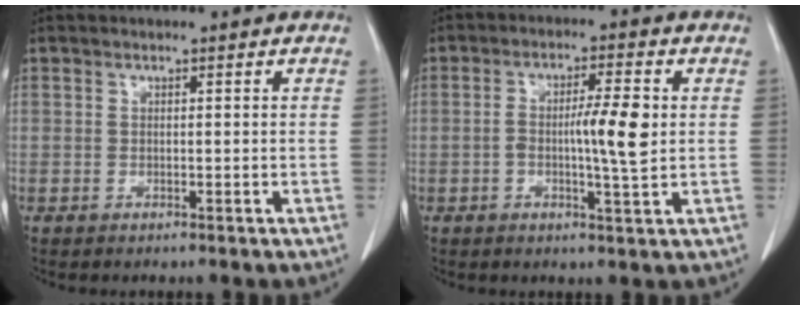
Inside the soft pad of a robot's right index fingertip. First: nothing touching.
{"total": 6.7, "force": [-0.1, 0.5, 6.7], "torque": [-0.116, 0.002, -0.003]}